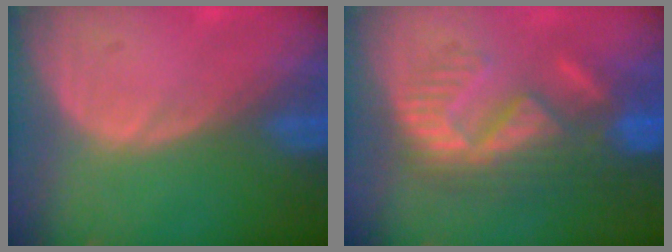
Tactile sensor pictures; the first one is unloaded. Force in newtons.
{"total": 9.0, "press": 8.8, "slide": 1.9}